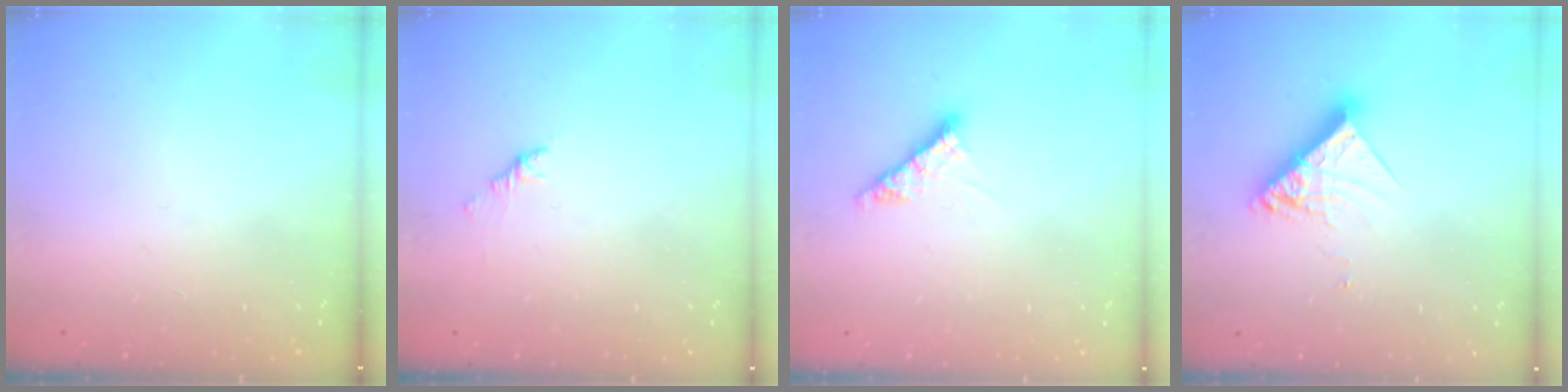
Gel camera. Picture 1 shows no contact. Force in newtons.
{"total": 1.1, "press": 1.0, "slide": 0.5}
{"total": 6.9, "press": 6.8, "slide": 0.7}
{"total": 12.0, "press": 11.9, "slide": 0.2}